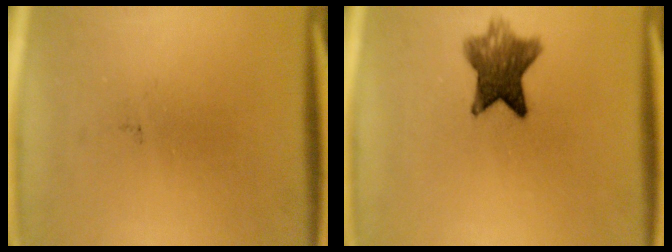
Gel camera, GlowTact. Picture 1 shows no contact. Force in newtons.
{"total": 7.7}